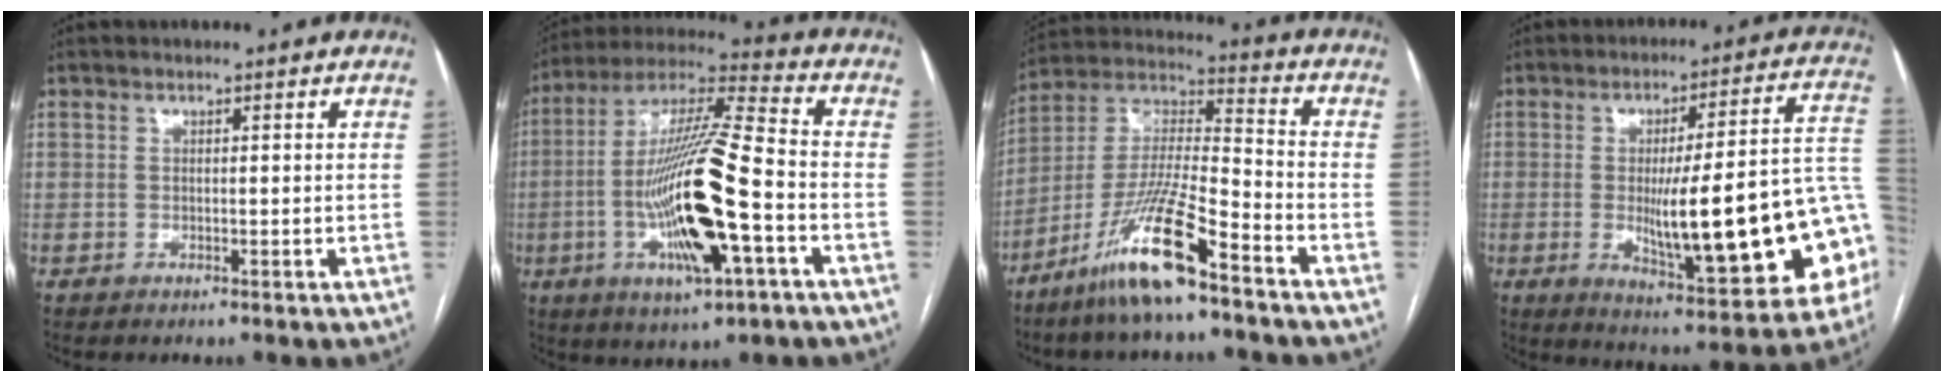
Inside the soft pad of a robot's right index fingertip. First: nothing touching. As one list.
[{"total": 19.9, "force": [-4.9, 2.4, 19.2], "torque": [-0.385, -0.010, -0.085]}, {"total": 14.3, "force": [-9.1, 0.9, 11.0], "torque": [-0.227, -0.017, -0.177]}, {"total": 24.3, "force": [-3.8, 3.8, 23.7], "torque": [-0.267, 0.013, -0.040]}]